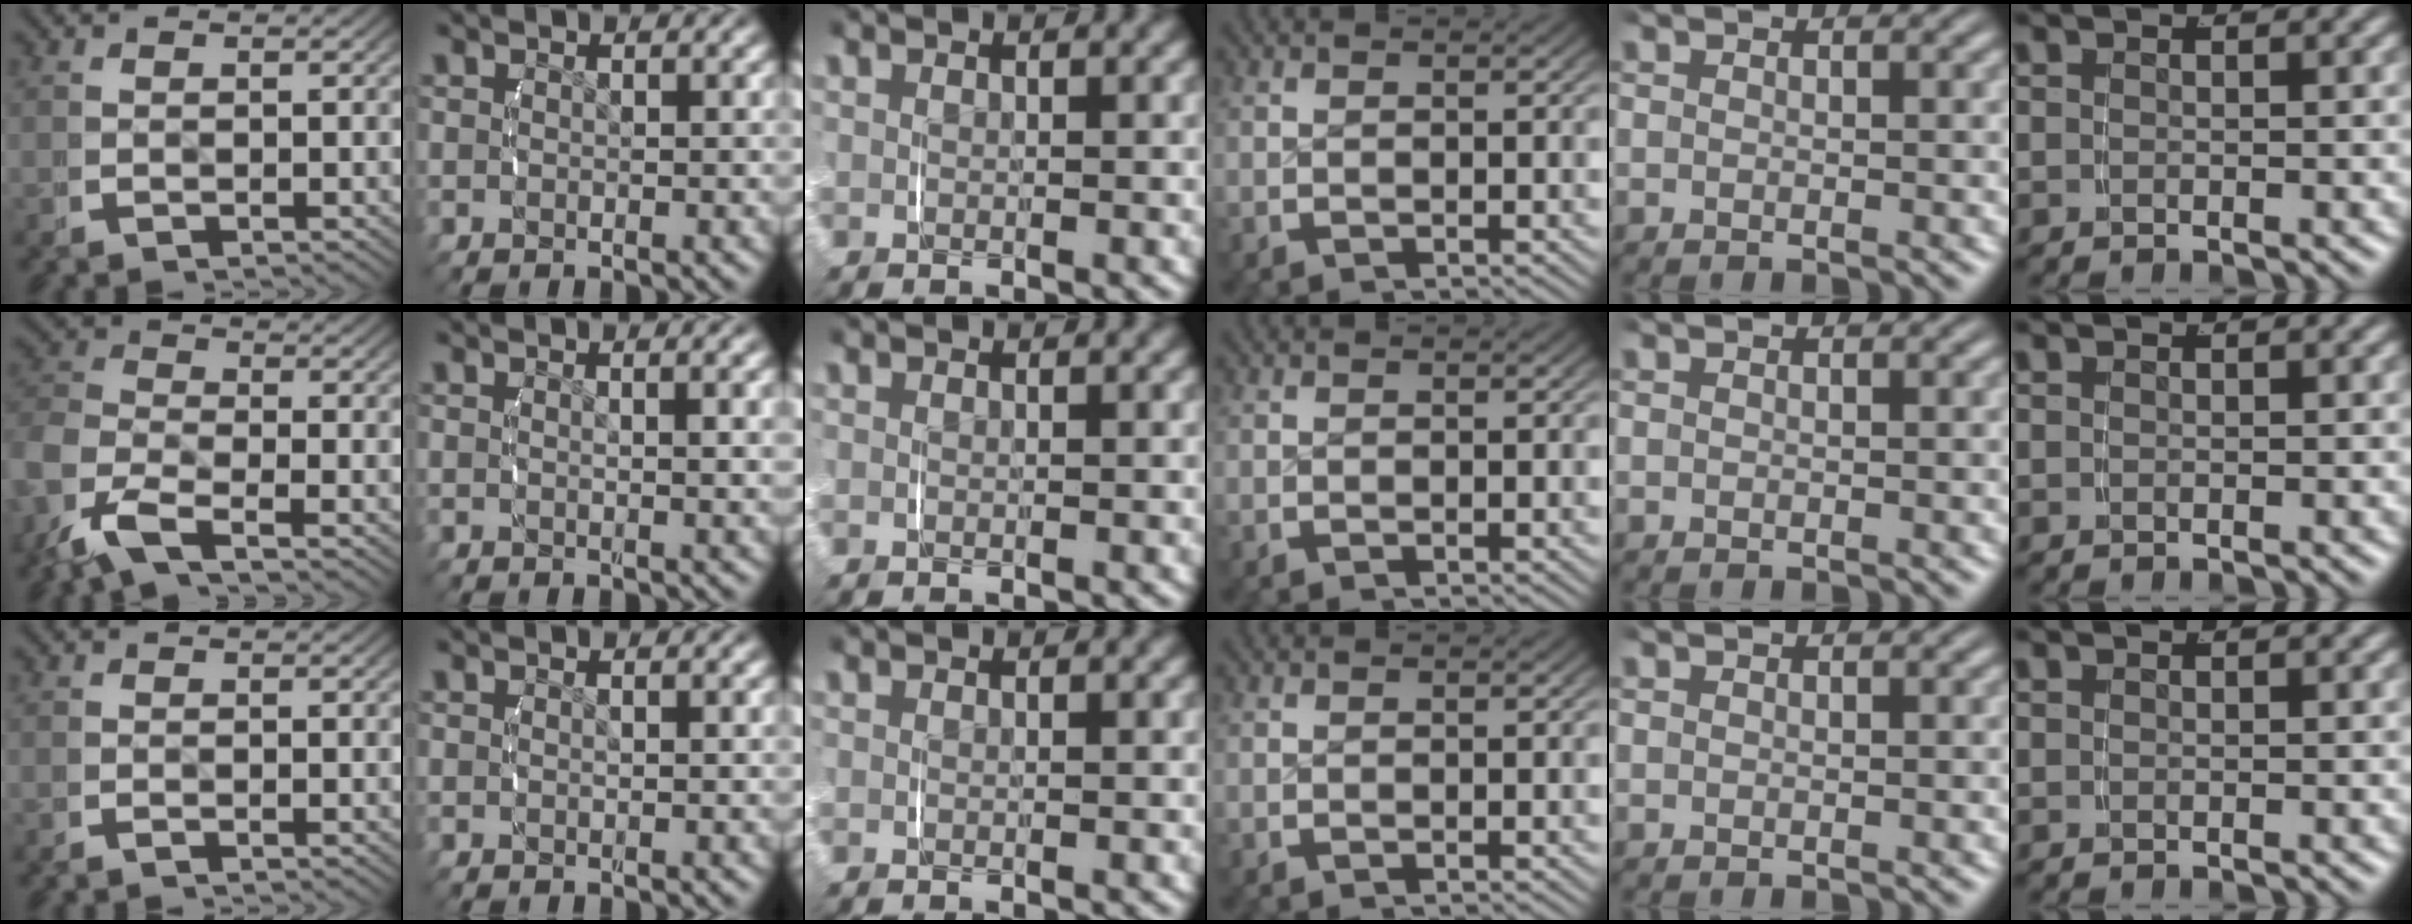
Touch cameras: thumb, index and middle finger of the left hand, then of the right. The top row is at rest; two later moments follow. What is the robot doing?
{"motion": "lift_and_place", "object": "ethernet cable"}